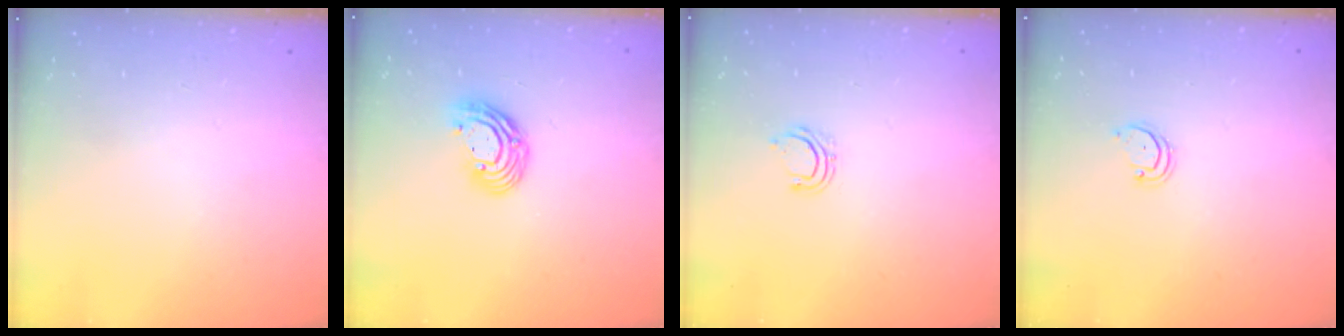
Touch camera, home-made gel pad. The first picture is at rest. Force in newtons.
{"total": 9.2, "press": 9.2, "slide": 0.6}
{"total": 5.0, "press": 4.8, "slide": 1.2}
{"total": 2.6, "press": 2.6, "slide": 0.2}